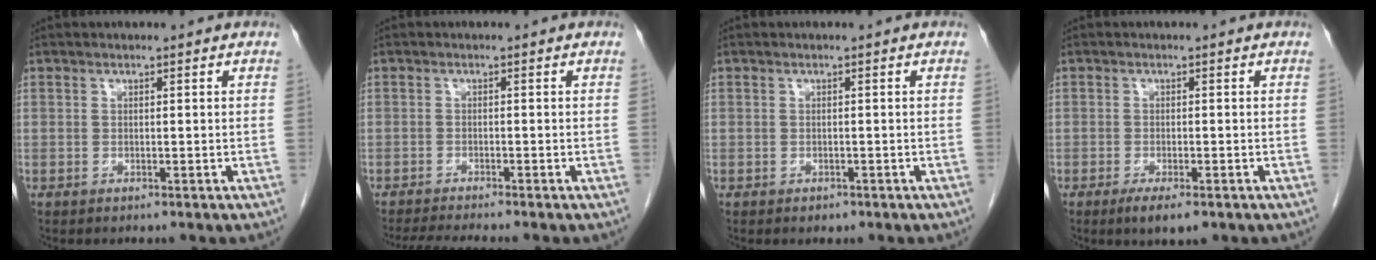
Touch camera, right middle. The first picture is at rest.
{"total": 4.7, "force": [-4.2, -0.8, 1.9], "torque": [-0.031, -0.017, -0.072]}
{"total": 0.8, "force": [-0.5, 0.5, 0.2], "torque": [-0.007, 0.001, -0.005]}
{"total": 3.7, "force": [-2.3, 1.0, 2.8], "torque": [-0.045, -0.006, -0.034]}